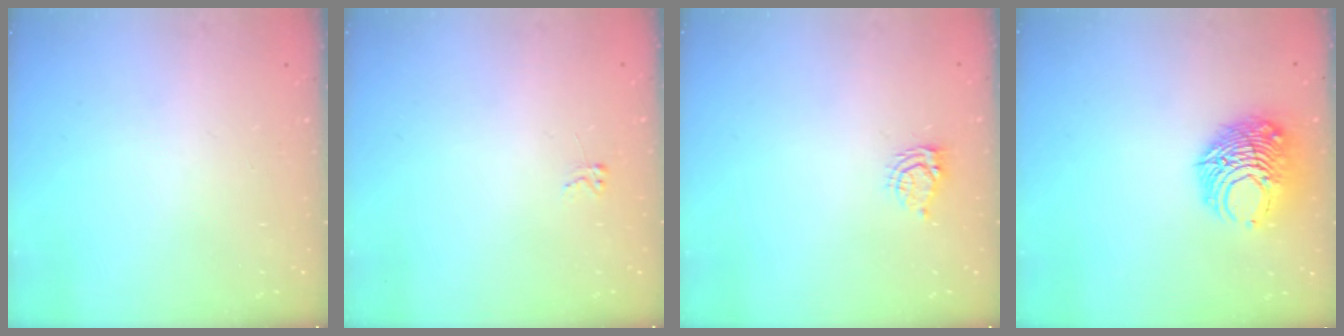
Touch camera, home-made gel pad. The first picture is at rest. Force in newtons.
{"total": 2.6, "press": 2.6, "slide": 0.4}
{"total": 5.0, "press": 4.9, "slide": 0.7}
{"total": 10.1, "press": 10.0, "slide": 1.0}